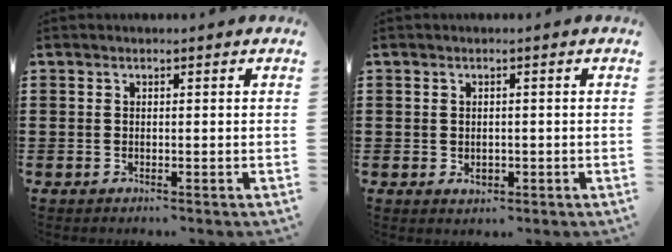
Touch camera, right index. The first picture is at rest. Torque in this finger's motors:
{"motor_torque": [2.14, 0.00, 0.06, 0.00]}